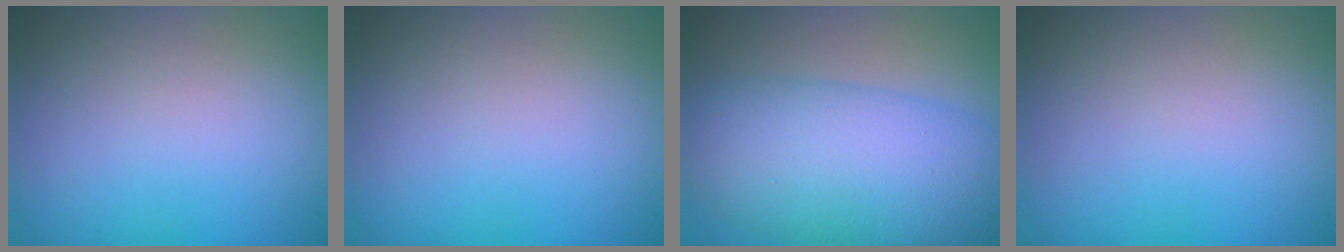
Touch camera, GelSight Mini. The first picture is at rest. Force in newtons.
{"total": 0.0}
{"total": 10.0, "press": 10.0, "slide": 0.3}
{"total": 0.0}